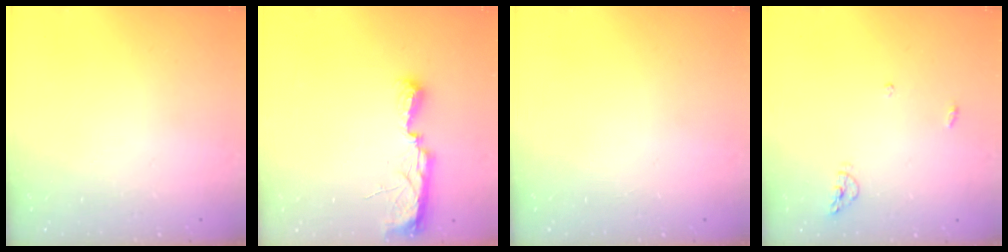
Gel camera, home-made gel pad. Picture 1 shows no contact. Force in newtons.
{"total": 9.7, "press": 8.7, "slide": 4.2}
{"total": 0.0}
{"total": 5.4, "press": 5.4, "slide": 0.5}